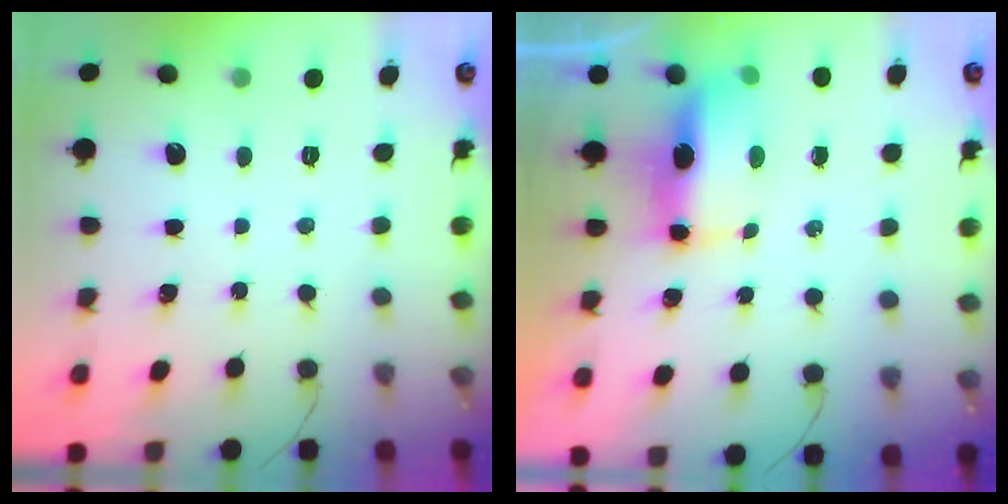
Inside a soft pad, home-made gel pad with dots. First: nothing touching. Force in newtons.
{"total": 13.6, "press": 9.2, "slide": 10.0}